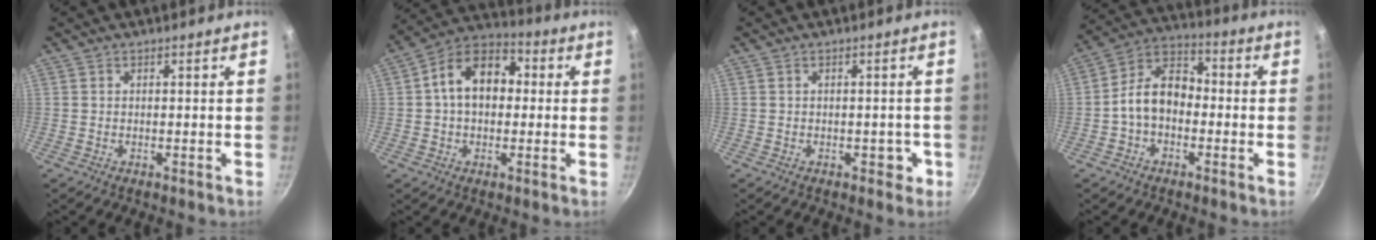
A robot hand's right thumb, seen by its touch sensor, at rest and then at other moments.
{"total": 13.3, "force": [1.4, 9.3, 9.5], "torque": [-0.117, 0.034, 0.001]}
{"total": 2.6, "force": [-0.8, 1.8, 1.6], "torque": [0.007, 0.016, -0.004]}
{"total": 10.2, "force": [-1.8, 7.1, 7.1], "torque": [-0.092, 0.041, -0.052]}